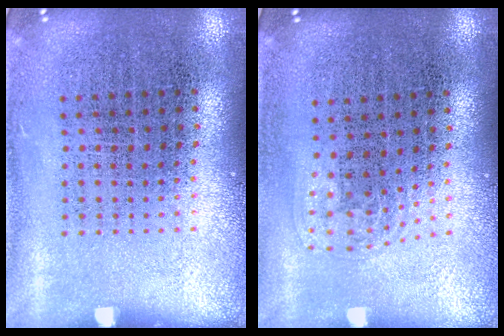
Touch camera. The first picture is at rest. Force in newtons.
{"total": 0.9, "press": 0.6, "slide": 0.7}